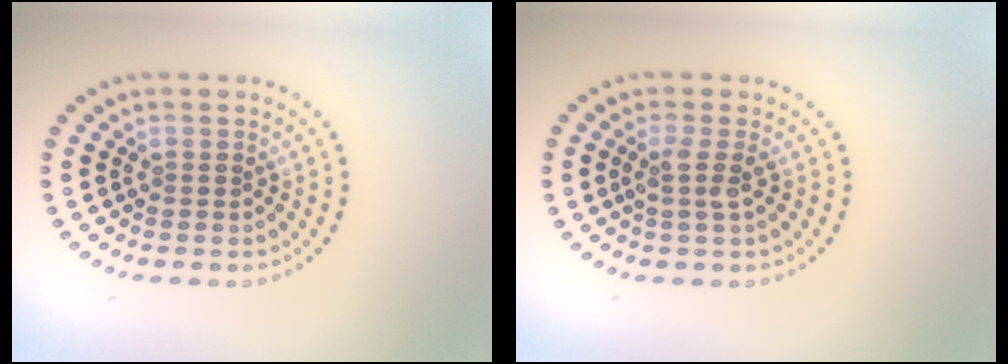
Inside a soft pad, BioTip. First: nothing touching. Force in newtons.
{"total": 1.7, "press": 1.2, "slide": 1.2}